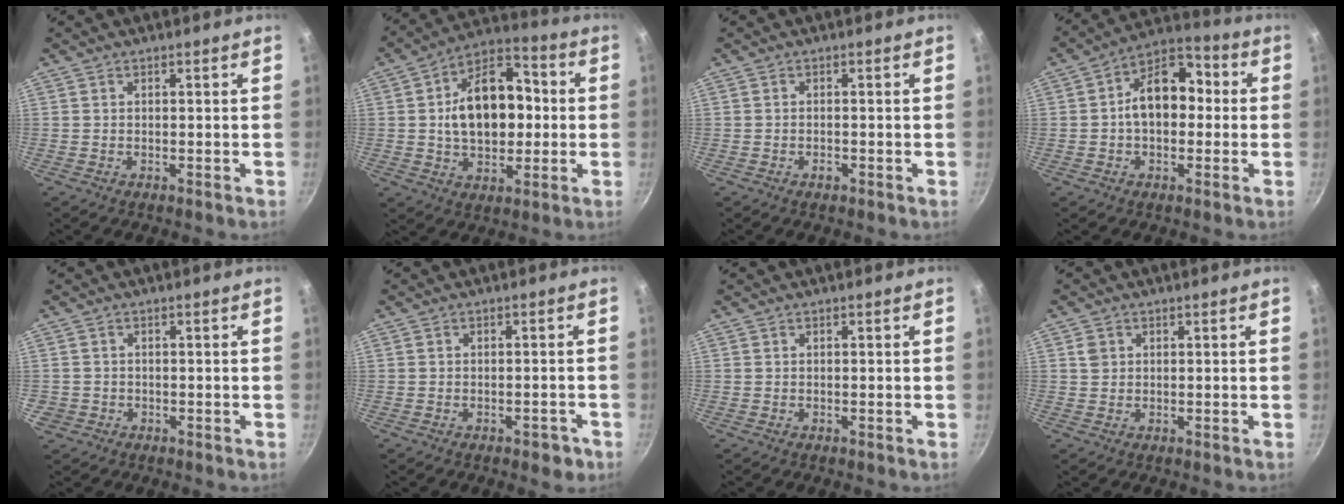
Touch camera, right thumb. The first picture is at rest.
{"total": 17.8, "force": [0.7, 11.8, 13.3], "torque": [-0.173, 0.032, 0.004]}
{"total": 1.1, "force": [-0.6, 0.5, 0.7], "torque": [-0.013, 0.003, -0.011]}
{"total": 12.7, "force": [0.3, 8.7, 9.2], "torque": [-0.094, 0.044, -0.012]}
{"total": 2.1, "force": [-0.7, 2.0, 0.4], "torque": [-0.009, 0.006, -0.006]}
{"total": 3.3, "force": [-1.8, 1.8, 2.0], "torque": [-0.008, 0.024, -0.009]}
{"total": 0.0}
{"total": 1.9, "force": [0.6, 1.7, 0.6], "torque": [-0.009, 0.004, 0.011]}